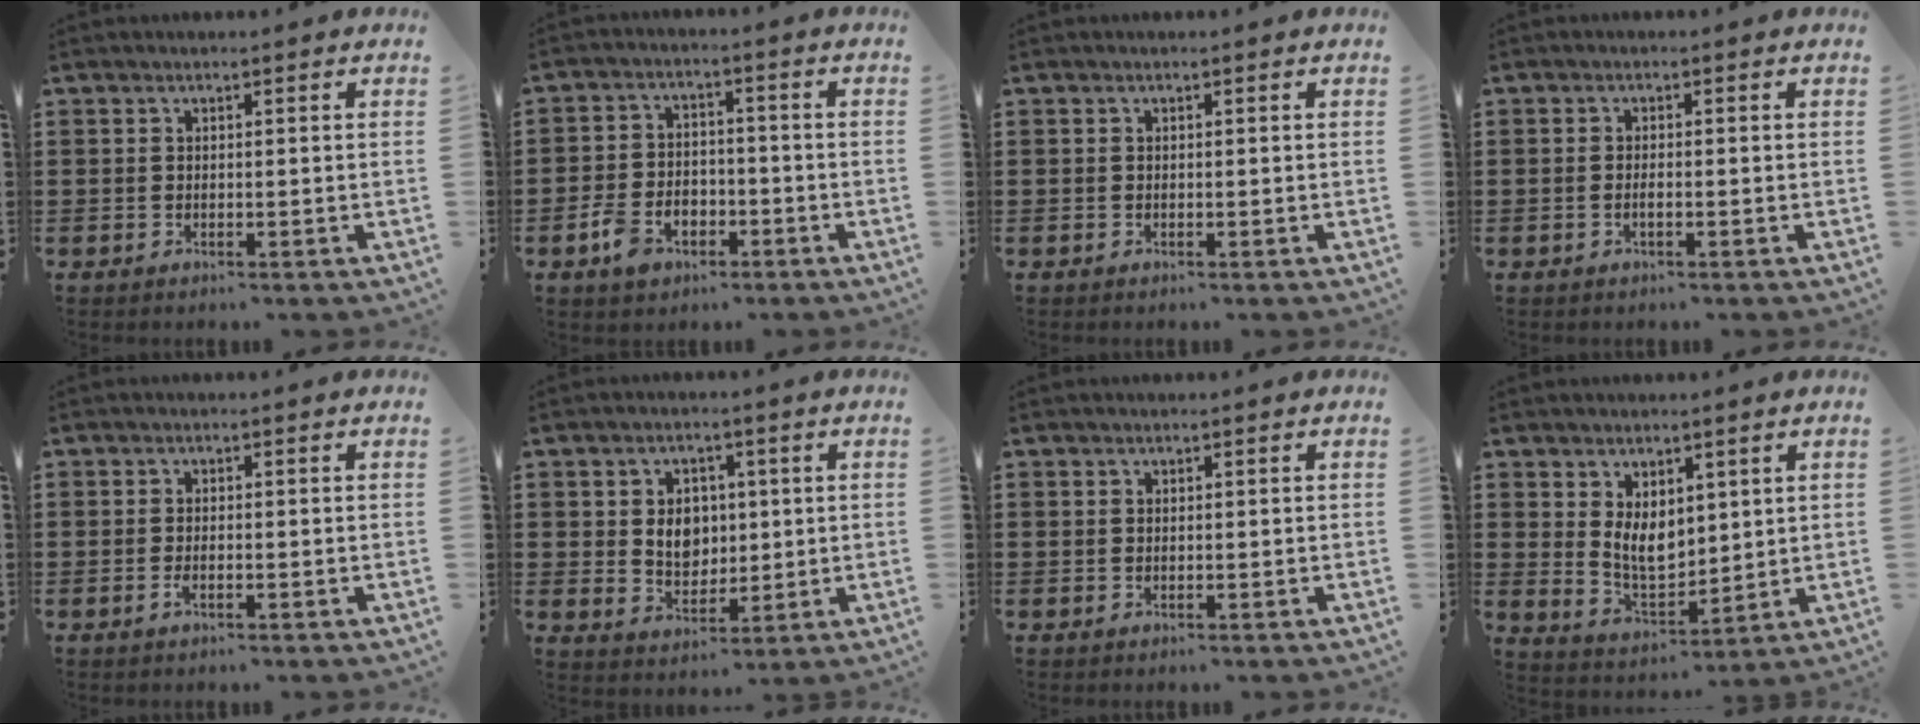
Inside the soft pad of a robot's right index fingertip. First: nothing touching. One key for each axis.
{"total": 5.1, "fx": -3.1, "fy": 3.3, "fz": 2.4, "tx": -0.071, "ty": 0.005, "tz": -0.066}
{"total": 0.0}
{"total": 1.0, "fx": -0.4, "fy": 0.2, "fz": 0.9, "tx": -0.018, "ty": -0.003, "tz": -0.007}
{"total": 1.2, "fx": -0.6, "fy": 0.3, "fz": 1.0, "tx": -0.029, "ty": -0.007, "tz": -0.011}
{"total": 5.4, "fx": 0.8, "fy": 4.4, "fz": 2.9, "tx": -0.056, "ty": 0.008, "tz": 0.010}
{"total": 0.0}
{"total": 5.8, "fx": 2.2, "fy": 3.7, "fz": 3.9, "tx": -0.078, "ty": -0.001, "tz": 0.041}